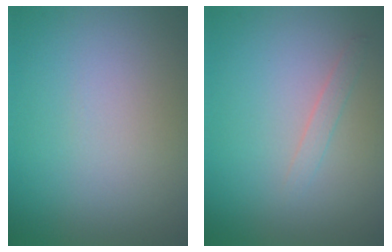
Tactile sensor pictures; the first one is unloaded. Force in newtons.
{"total": 1.0, "press": 1.0, "slide": 0.1}